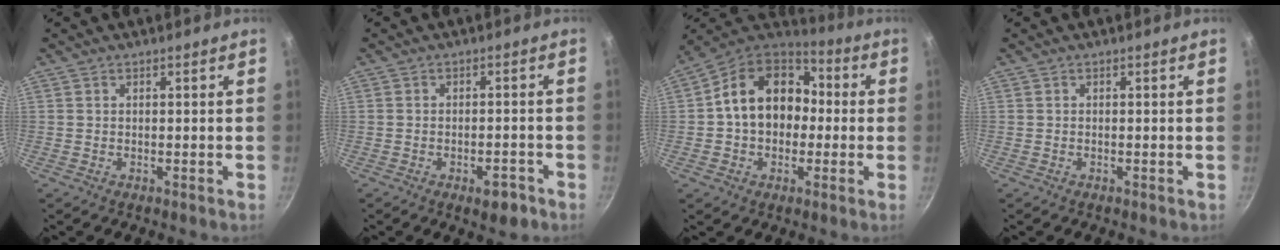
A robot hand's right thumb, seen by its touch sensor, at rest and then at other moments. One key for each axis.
{"total": 4.3, "fx": -2.5, "fy": 1.8, "fz": 3.0, "tx": -0.034, "ty": 0.012, "tz": -0.032}
{"total": 16.3, "fx": 0.2, "fy": 12.1, "fz": 10.9, "tx": -0.139, "ty": 0.040, "tz": -0.008}
{"total": 0.0}